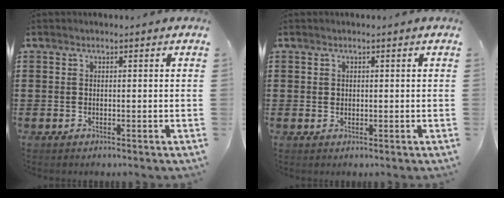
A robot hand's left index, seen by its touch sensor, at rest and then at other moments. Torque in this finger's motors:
{"motor_torque": [0.25, 0.16, 0.15, 0.00]}